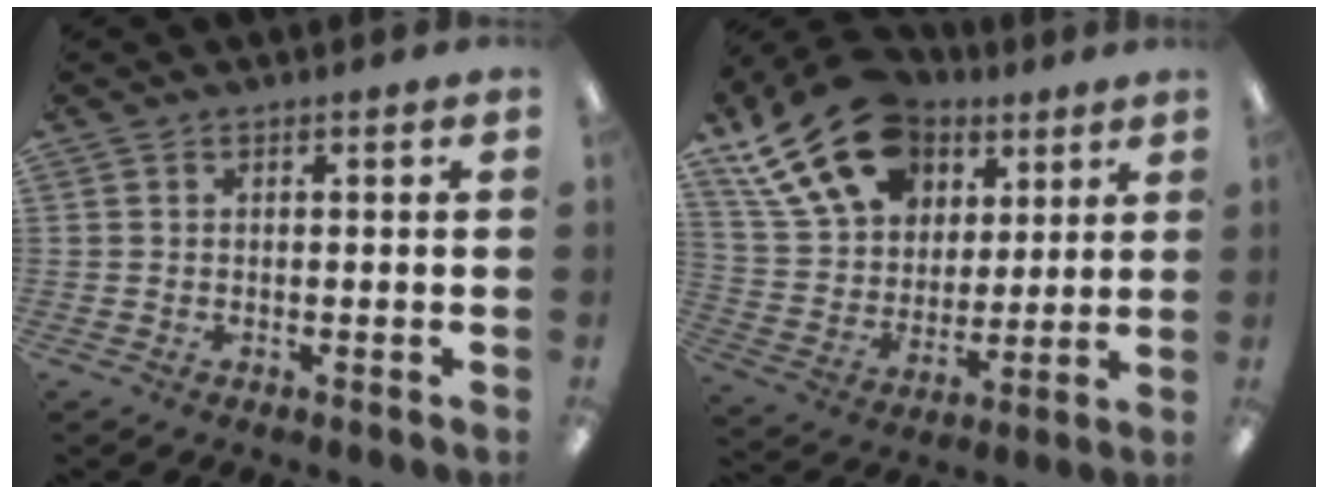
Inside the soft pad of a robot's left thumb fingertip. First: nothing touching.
{"total": 21.2, "force": [12.2, 14.4, 9.6], "torque": [-0.175, -0.049, 0.228]}